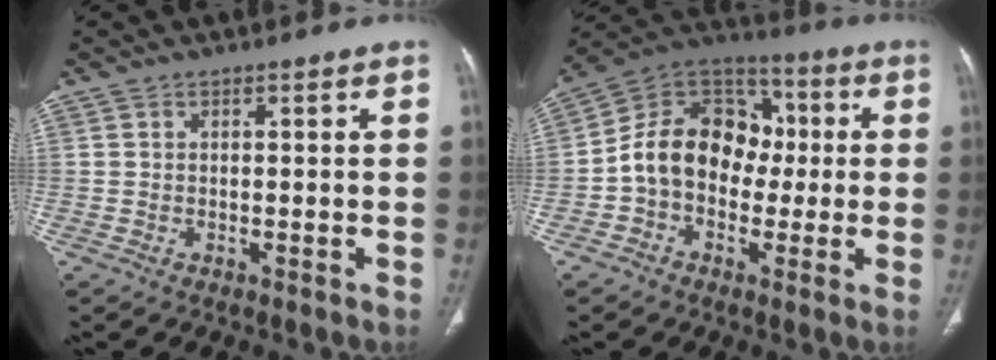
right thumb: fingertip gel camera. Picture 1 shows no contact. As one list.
[{"total": 14.7, "force": [-0.4, 12.0, 8.6], "torque": [-0.111, 0.043, -0.022]}]